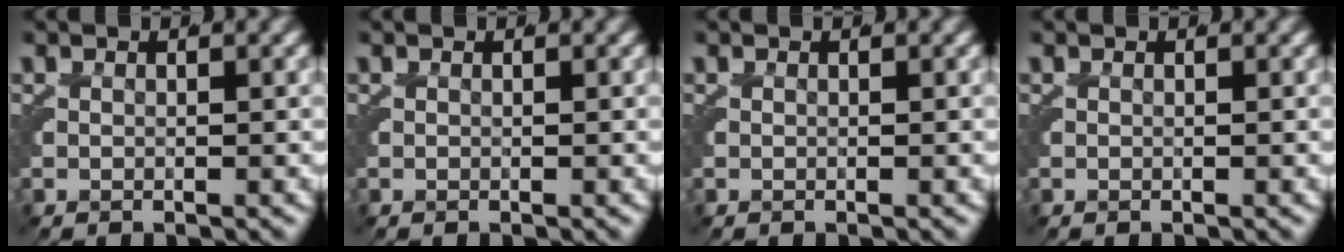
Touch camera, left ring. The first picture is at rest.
{"total": 0.0}
{"total": 0.0}
{"total": 0.0}